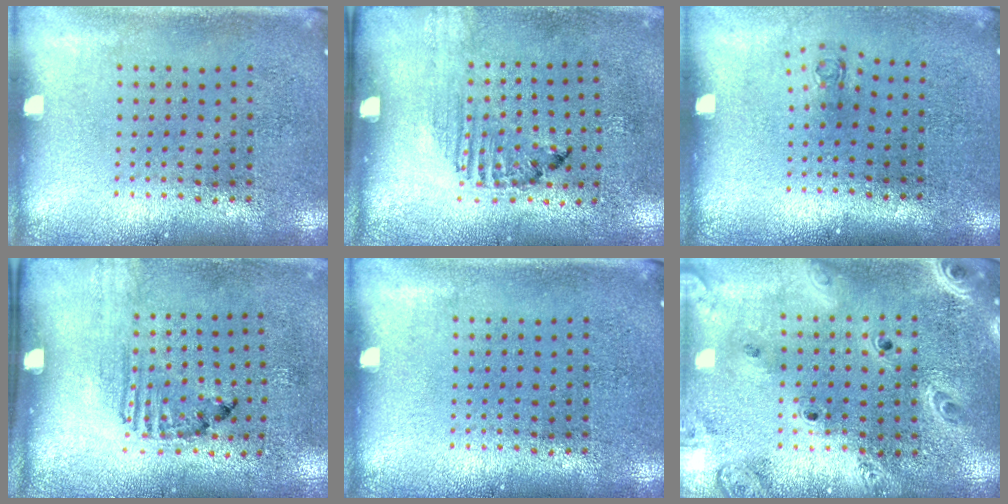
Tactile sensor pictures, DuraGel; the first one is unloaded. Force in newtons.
{"total": 1.5, "press": 1.2, "slide": 0.8}
{"total": 0.6, "press": 0.3, "slide": 0.6}
{"total": 1.7, "press": 1.0, "slide": 1.3}
{"total": 0.0}
{"total": 2.8, "press": 2.4, "slide": 1.4}